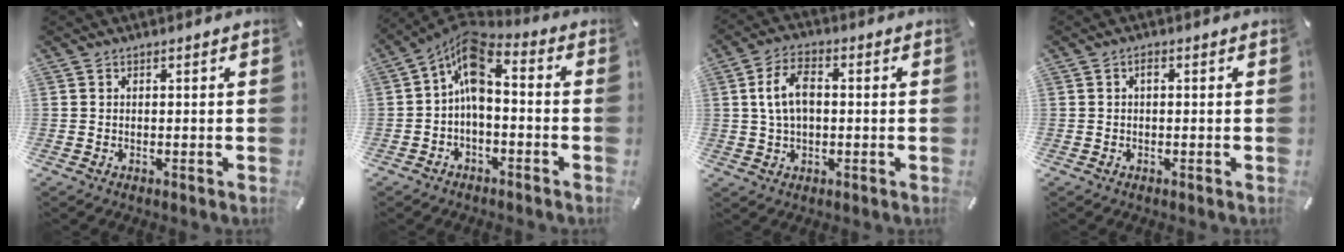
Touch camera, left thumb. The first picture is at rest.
{"total": 9.3, "force": [0.5, 5.5, 7.6], "torque": [-0.148, -0.008, 0.010]}
{"total": 7.7, "force": [0.8, 4.7, 6.0], "torque": [-0.118, 0.008, 0.012]}
{"total": 0.9, "force": [0.0, 0.4, 0.9], "torque": [-0.018, 0.004, -0.002]}